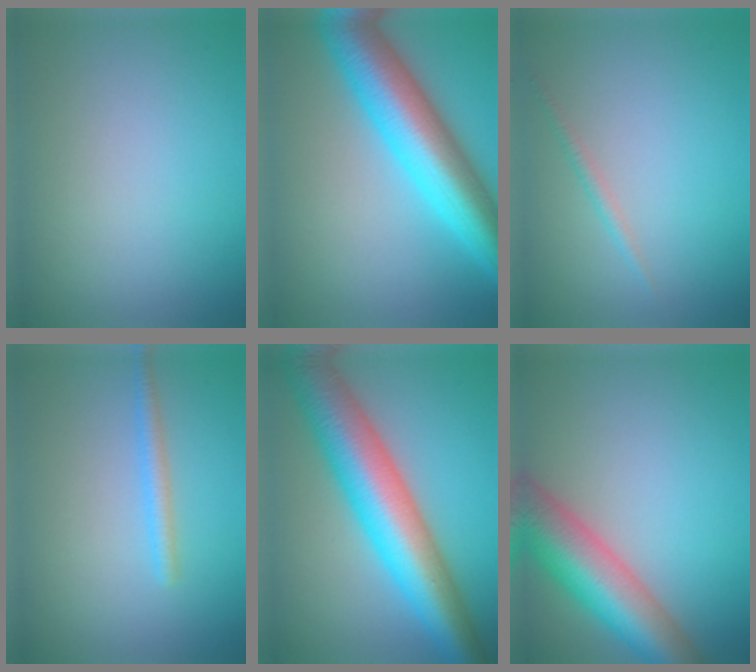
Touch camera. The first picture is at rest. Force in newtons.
{"total": 10.6, "press": 10.6, "slide": 0.3}
{"total": 0.9, "press": 0.9, "slide": 0.1}
{"total": 1.7, "press": 1.7, "slide": 0.1}
{"total": 11.2, "press": 11.2, "slide": 0.2}
{"total": 9.1, "press": 9.1, "slide": 0.5}